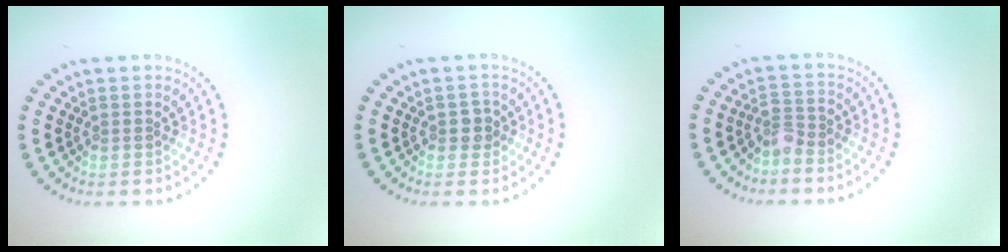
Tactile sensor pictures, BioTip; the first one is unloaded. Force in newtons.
{"total": 1.3, "press": 1.3, "slide": 0.3}
{"total": 1.8, "press": 1.5, "slide": 1.1}